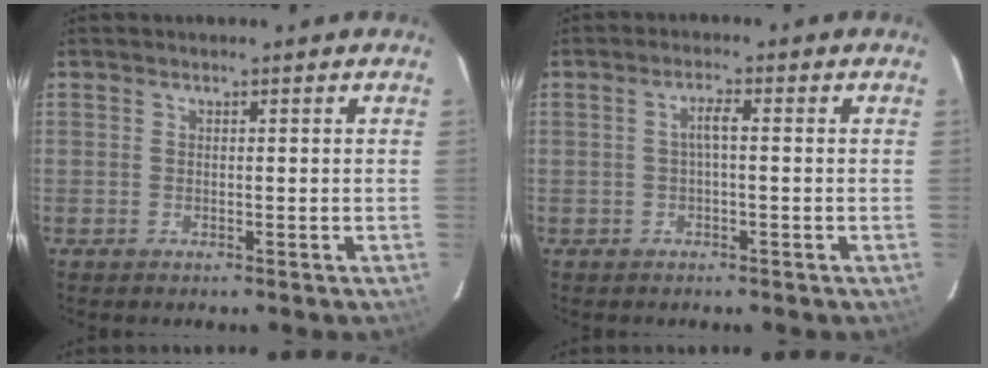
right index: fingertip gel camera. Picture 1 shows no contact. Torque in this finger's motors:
{"motor_torque": [0.24, -0.13, 0.27, 0.06]}